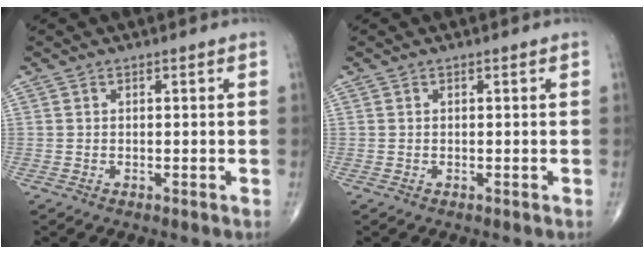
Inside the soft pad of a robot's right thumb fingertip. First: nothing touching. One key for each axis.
{"total": 0.0}